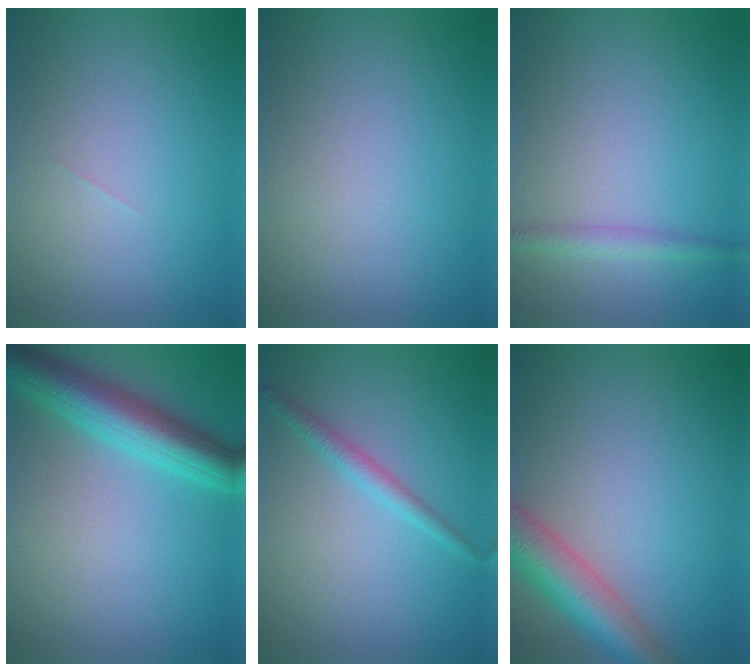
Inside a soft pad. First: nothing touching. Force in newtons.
{"total": 0.0}
{"total": 1.8, "press": 1.8, "slide": 0.1}
{"total": 6.2, "press": 6.2, "slide": 0.3}
{"total": 1.7, "press": 1.7, "slide": 0.0}
{"total": 6.0, "press": 6.0, "slide": 0.4}